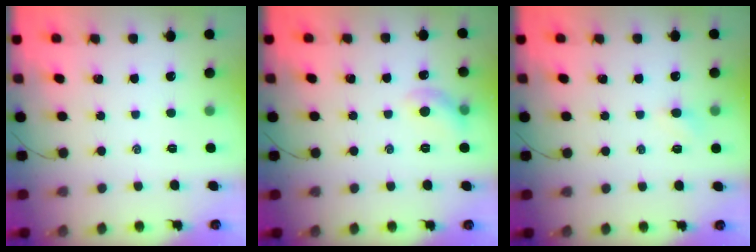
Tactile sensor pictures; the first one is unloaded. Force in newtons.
{"total": 6.0, "press": 5.9, "slide": 1.2}
{"total": 2.7, "press": 2.6, "slide": 0.9}